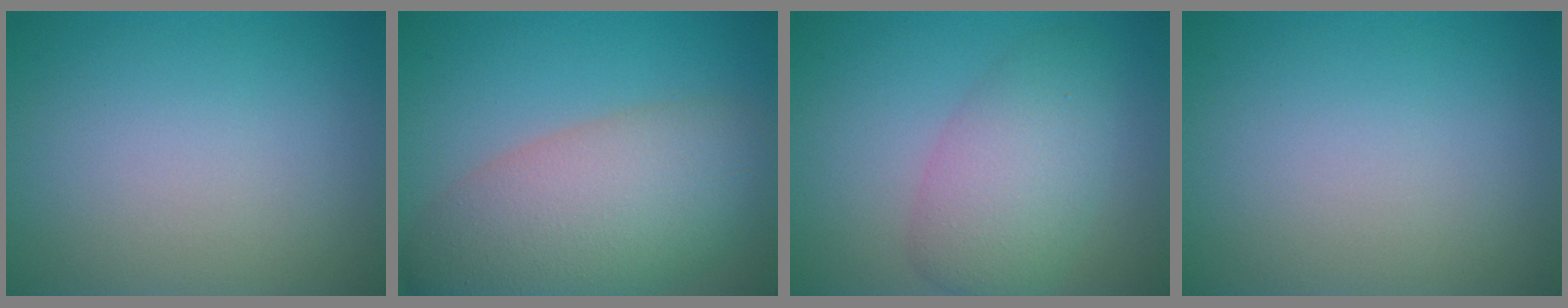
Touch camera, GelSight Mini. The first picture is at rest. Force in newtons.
{"total": 9.4, "press": 9.3, "slide": 0.8}
{"total": 5.2, "press": 5.2, "slide": 0.3}
{"total": 0.0}